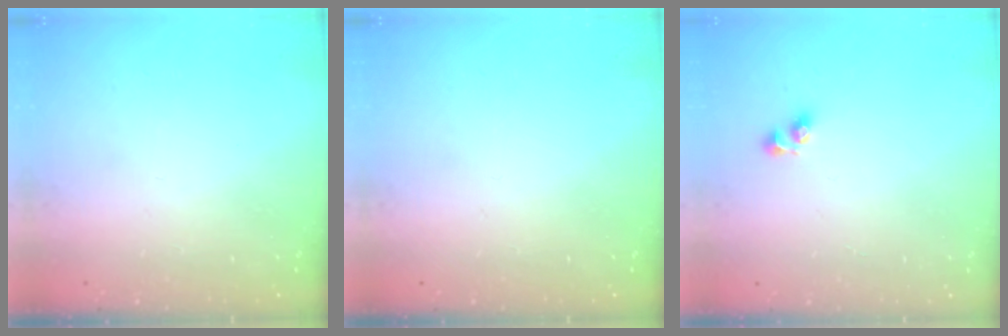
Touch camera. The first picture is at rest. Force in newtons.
{"total": 0.0}
{"total": 4.0, "press": 4.0, "slide": 0.4}